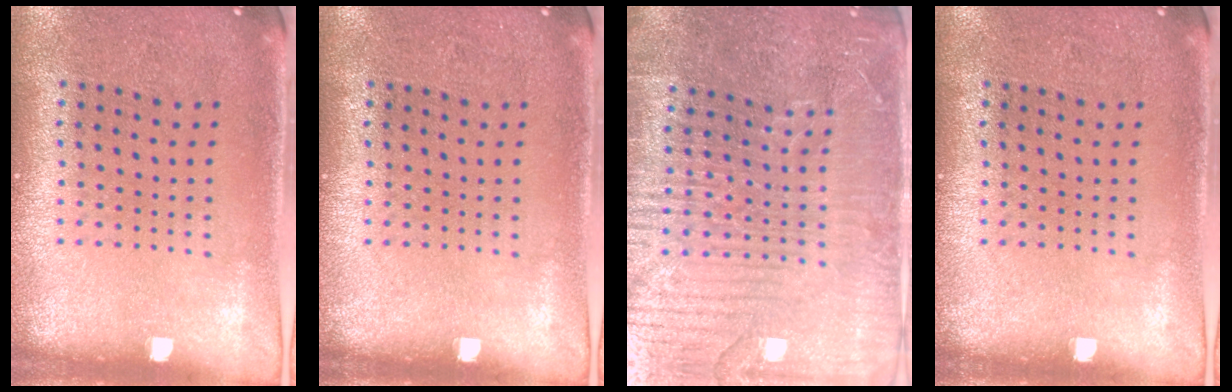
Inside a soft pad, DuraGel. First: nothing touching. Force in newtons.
{"total": 0.0}
{"total": 4.8, "press": 4.5, "slide": 1.7}
{"total": 0.0}